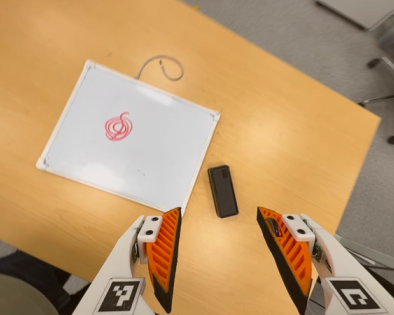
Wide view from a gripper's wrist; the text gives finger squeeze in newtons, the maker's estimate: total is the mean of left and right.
{"total": 0.0}